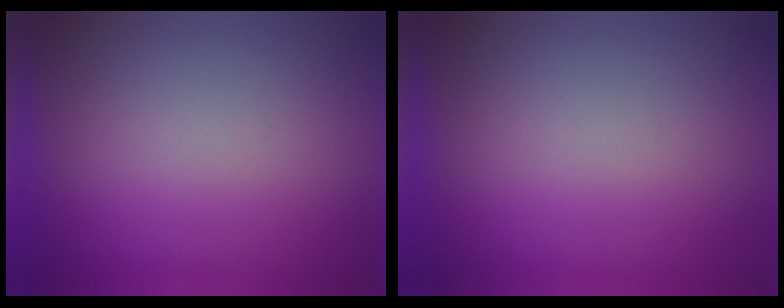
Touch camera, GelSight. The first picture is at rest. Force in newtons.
{"total": 0.0}